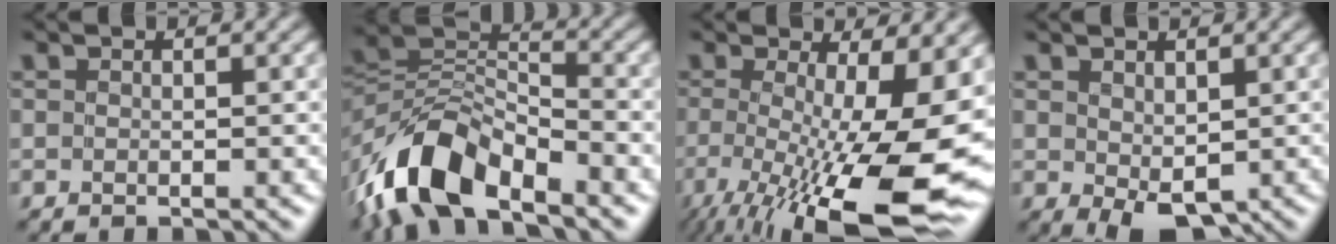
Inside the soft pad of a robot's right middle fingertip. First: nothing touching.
{"total": 9.6, "force": [-6.3, 4.6, 5.6], "torque": [-0.109, 0.007, -0.135]}
{"total": 16.5, "force": [-5.2, 5.5, 14.6], "torque": [-0.243, -0.036, -0.074]}
{"total": 2.8, "force": [-0.1, 1.9, 2.1], "torque": [-0.042, -0.004, 0.006]}